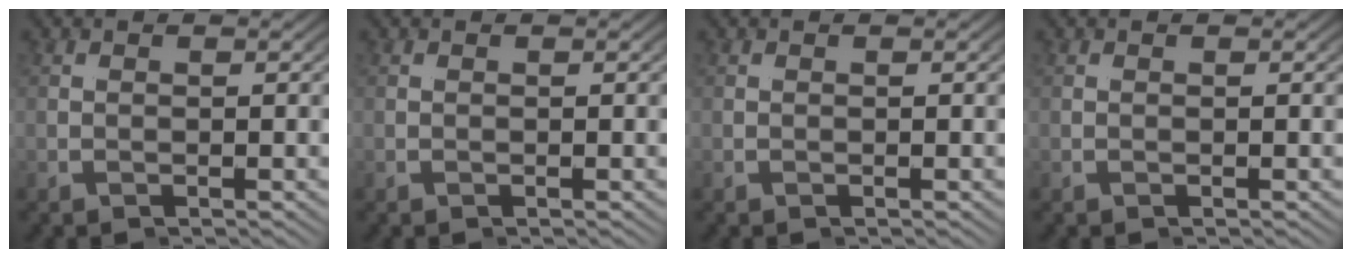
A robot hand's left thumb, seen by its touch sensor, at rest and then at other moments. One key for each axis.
{"total": 0.0}
{"total": 0.0}
{"total": 0.0}